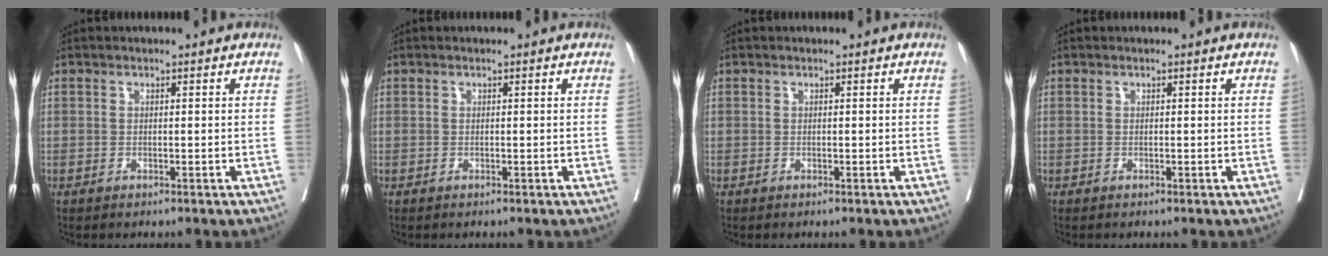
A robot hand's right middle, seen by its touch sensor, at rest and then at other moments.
{"total": 0.0}
{"total": 0.0}
{"total": 0.0}